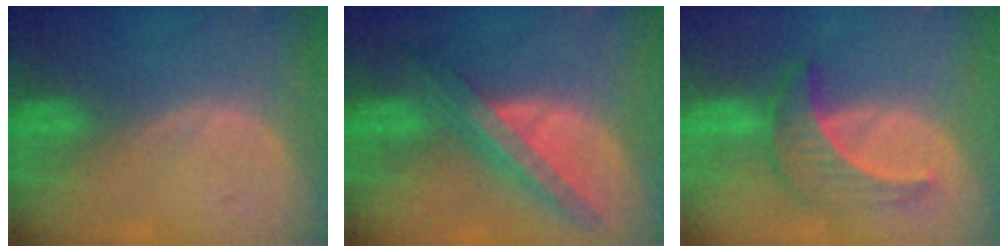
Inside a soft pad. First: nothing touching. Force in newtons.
{"total": 8.6, "press": 7.5, "slide": 4.2}
{"total": 6.4, "press": 6.2, "slide": 1.4}